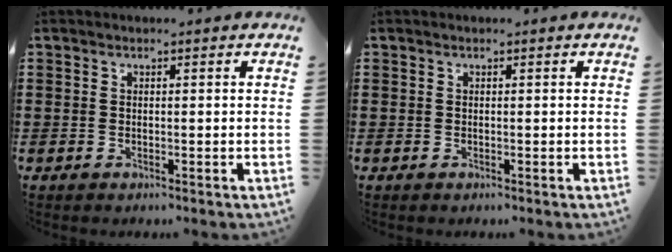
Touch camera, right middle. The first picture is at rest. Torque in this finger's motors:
{"motor_torque": [0.01, -0.01, 0.00, 0.00]}